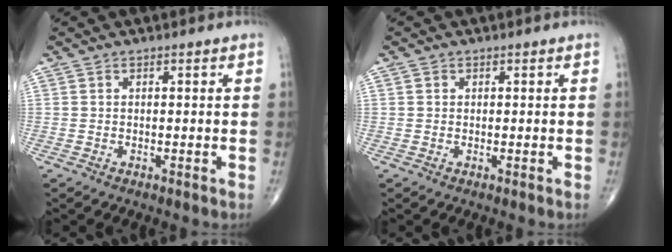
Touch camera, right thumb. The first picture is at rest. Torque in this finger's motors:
{"motor_torque": [-0.19, 0.18, -0.34, -0.12, 0.02]}